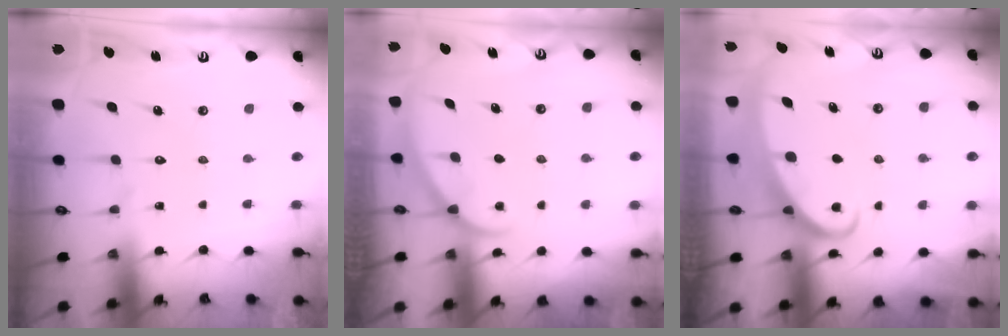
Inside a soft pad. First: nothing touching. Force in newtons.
{"total": 2.1, "press": 2.0, "slide": 0.3}
{"total": 2.6, "press": 2.6, "slide": 0.3}